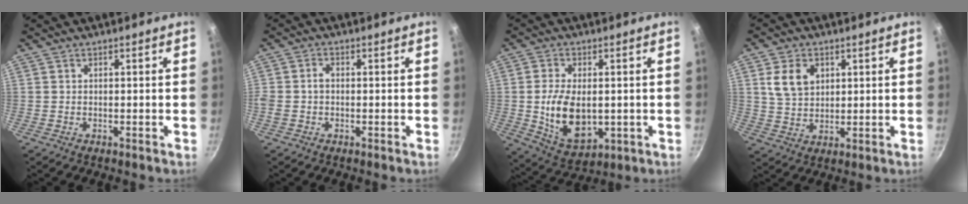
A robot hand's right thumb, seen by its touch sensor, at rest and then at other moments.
{"total": 2.6, "force": [-0.3, 1.9, 1.7], "torque": [-0.031, 0.010, -0.008]}
{"total": 12.5, "force": [-0.5, 7.5, 9.9], "torque": [-0.166, -0.009, 0.009]}
{"total": 7.7, "force": [2.5, 5.8, 4.4], "torque": [-0.061, -0.008, 0.048]}